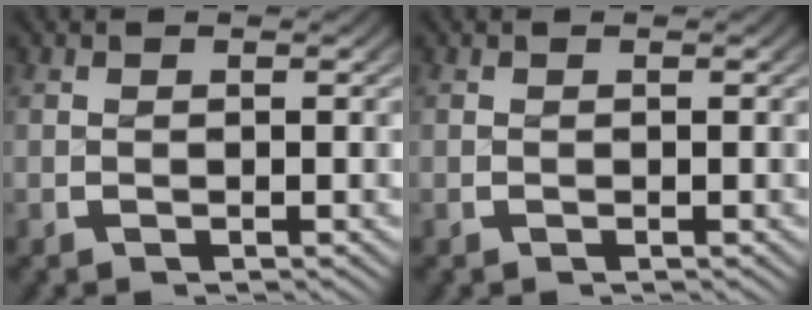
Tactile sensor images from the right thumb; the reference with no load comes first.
{"total": 0.0}